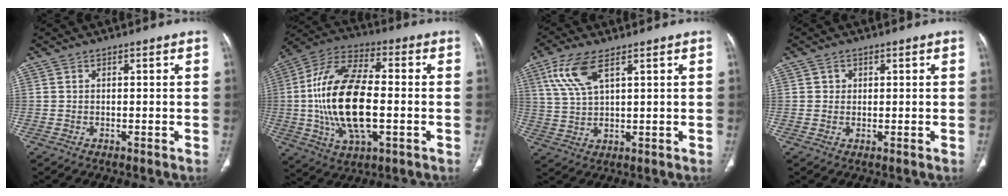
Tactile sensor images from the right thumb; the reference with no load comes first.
{"total": 21.0, "force": [-1.8, 9.9, 18.5], "torque": [-0.363, 0.016, -0.030]}
{"total": 8.6, "force": [4.3, 3.3, 6.7], "torque": [-0.150, -0.006, 0.094]}
{"total": 1.4, "force": [0.4, 1.3, 0.3], "torque": [0.006, 0.000, 0.005]}